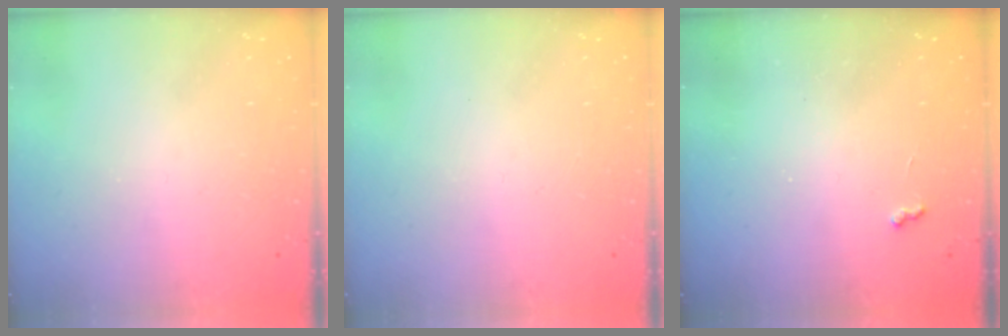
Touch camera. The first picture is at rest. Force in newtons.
{"total": 0.0}
{"total": 2.6, "press": 2.6, "slide": 0.4}